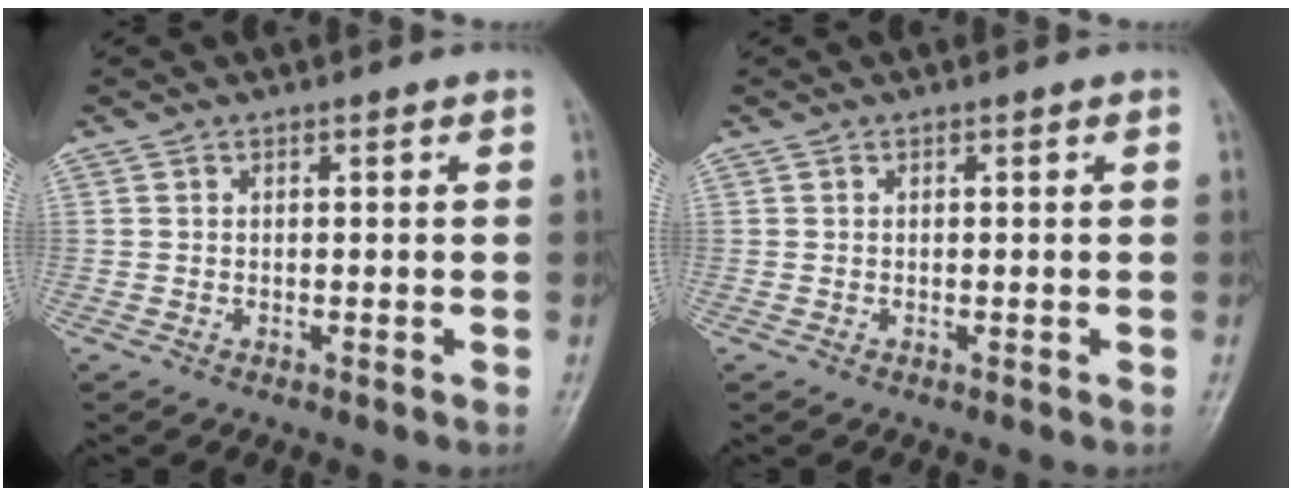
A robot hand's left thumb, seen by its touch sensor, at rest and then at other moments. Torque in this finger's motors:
{"motor_torque": [0.00, 0.00, 0.00, 0.00, 0.00]}